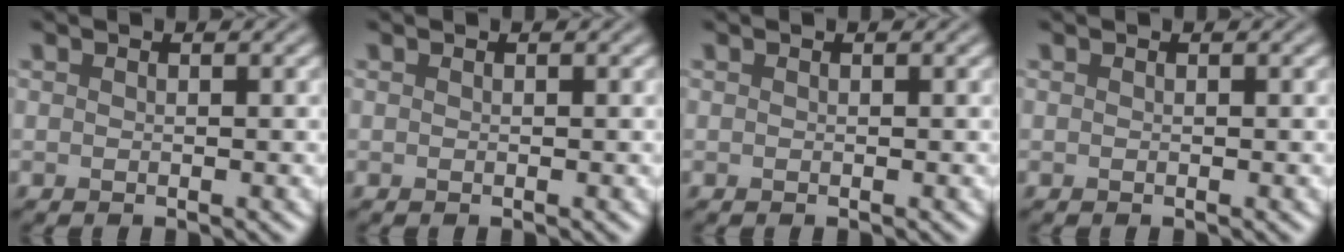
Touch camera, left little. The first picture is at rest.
{"total": 0.0}
{"total": 0.0}
{"total": 0.0}